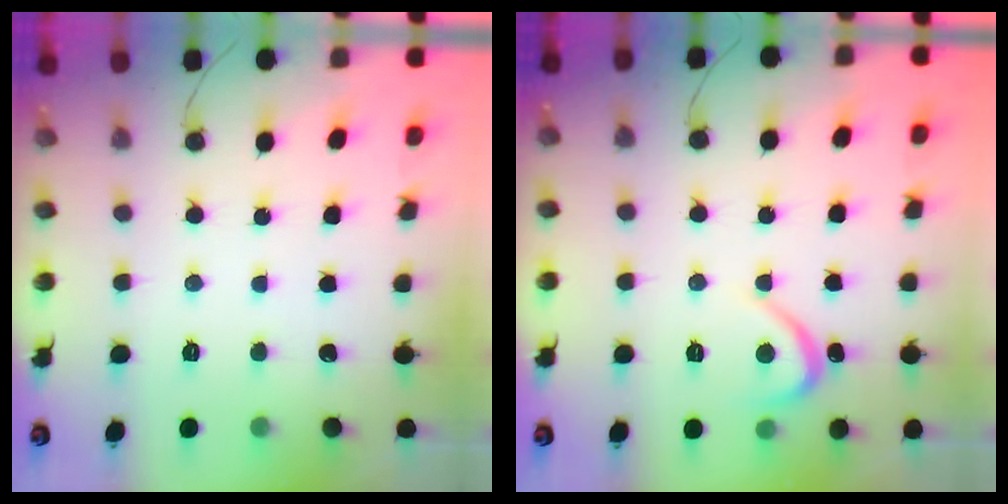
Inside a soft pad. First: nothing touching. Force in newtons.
{"total": 3.2, "press": 3.2, "slide": 0.2}